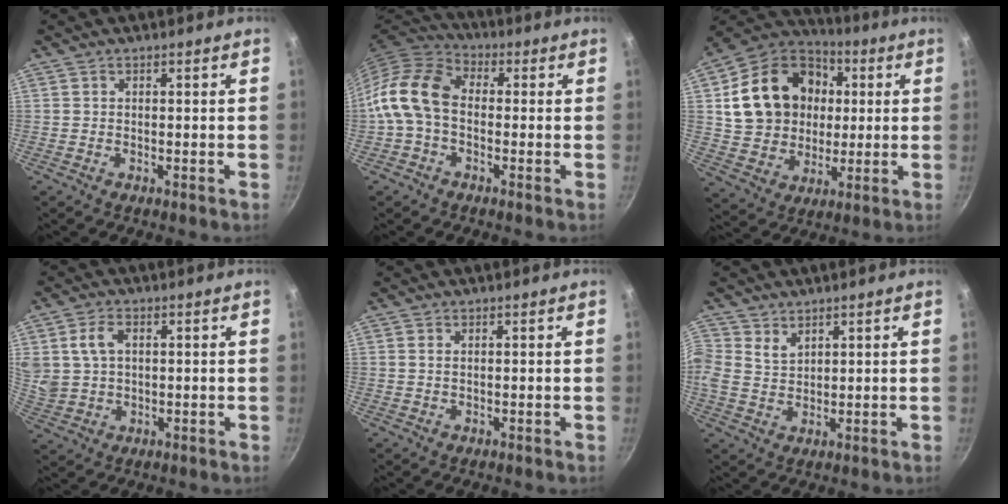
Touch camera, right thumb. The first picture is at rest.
{"total": 12.5, "force": [-1.1, 8.8, 8.9], "torque": [-0.157, 0.036, -0.045]}
{"total": 21.7, "force": [3.6, 17.5, 12.3], "torque": [-0.187, 0.021, 0.068]}
{"total": 8.0, "force": [2.0, 5.9, 5.1], "torque": [-0.089, -0.001, 0.042]}
{"total": 0.7, "force": [0.2, 0.3, 0.6], "torque": [-0.012, 0.000, 0.004]}
{"total": 5.4, "force": [2.9, 3.8, 2.5], "torque": [-0.050, -0.004, 0.058]}